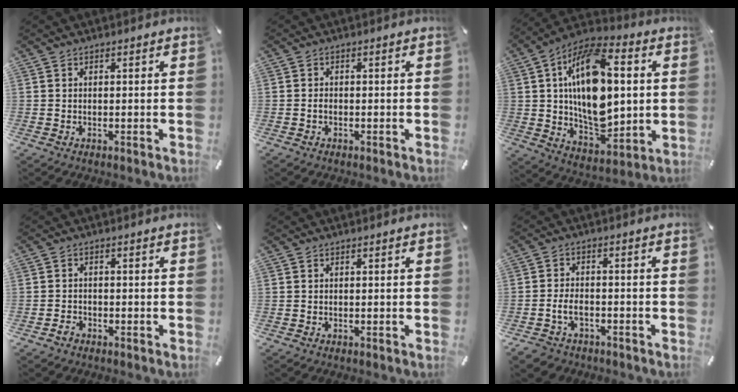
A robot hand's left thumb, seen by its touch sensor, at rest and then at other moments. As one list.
[{"total": 1.0, "force": [-0.5, 0.6, 0.7], "torque": [-0.016, 0.002, -0.010]}, {"total": 21.4, "force": [3.6, 12.6, 16.9], "torque": [-0.311, -0.016, 0.055]}, {"total": 1.8, "force": [-1.3, 1.2, 0.7], "torque": [-0.013, 0.005, -0.027]}, {"total": 0.0}, {"total": 5.2, "force": [-2.3, 3.6, 3.0], "torque": [-0.070, 0.009, -0.044]}]